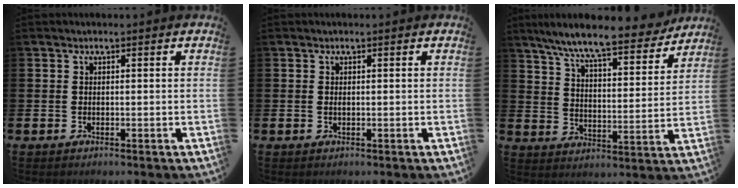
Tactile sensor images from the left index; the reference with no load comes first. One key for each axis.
{"total": 0.0}
{"total": 9.6, "fx": 8.7, "fy": 1.0, "fz": 4.0, "tx": -0.102, "ty": -0.051, "tz": 0.149}